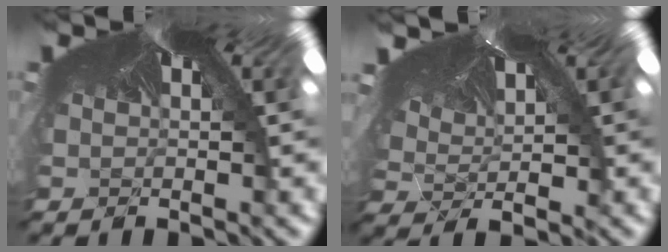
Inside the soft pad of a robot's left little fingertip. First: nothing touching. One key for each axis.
{"total": 2.4, "fx": 0.9, "fy": 0.7, "fz": 2.1, "tx": -0.039, "ty": 0.000, "tz": 0.040}